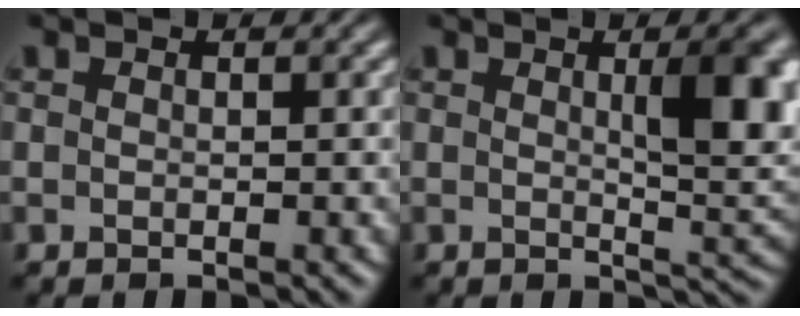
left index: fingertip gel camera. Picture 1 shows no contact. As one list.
[{"total": 6.8, "force": [1.2, 1.8, 6.5], "torque": [-0.078, 0.003, 0.021]}]